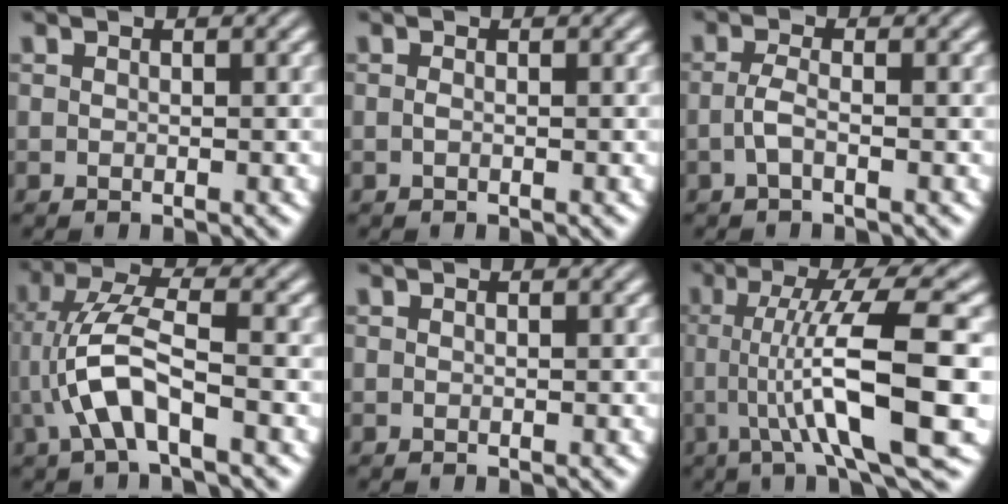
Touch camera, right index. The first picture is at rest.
{"total": 0.8, "force": [-0.4, -0.6, 0.0], "torque": [-0.007, -0.010, 0.000]}
{"total": 1.7, "force": [-1.0, -0.6, 1.2], "torque": [-0.027, -0.009, -0.012]}
{"total": 5.0, "force": [-0.1, 1.7, 4.7], "torque": [-0.100, -0.004, 0.002]}
{"total": 0.0}
{"total": 9.4, "force": [0.0, 1.3, 9.3], "torque": [-0.141, -0.007, 0.006]}